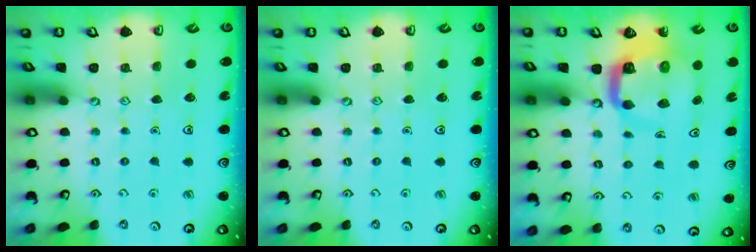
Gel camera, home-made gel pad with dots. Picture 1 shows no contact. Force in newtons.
{"total": 0.0}
{"total": 8.8, "press": 8.7, "slide": 1.1}